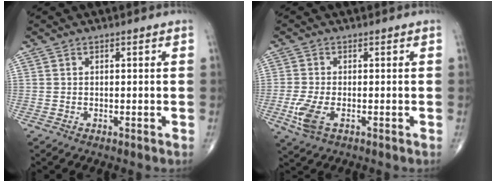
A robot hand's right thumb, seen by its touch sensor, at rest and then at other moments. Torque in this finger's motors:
{"motor_torque": [0.92, 0.83, -0.03, -0.11, 0.01]}